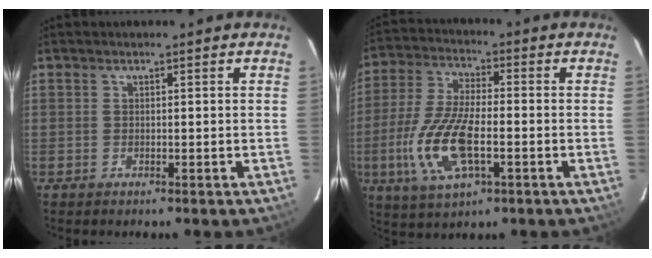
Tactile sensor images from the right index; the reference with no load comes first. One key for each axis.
{"total": 14.4, "fx": -4.0, "fy": 5.6, "fz": 12.6, "tx": -0.274, "ty": -0.008, "tz": -0.077}